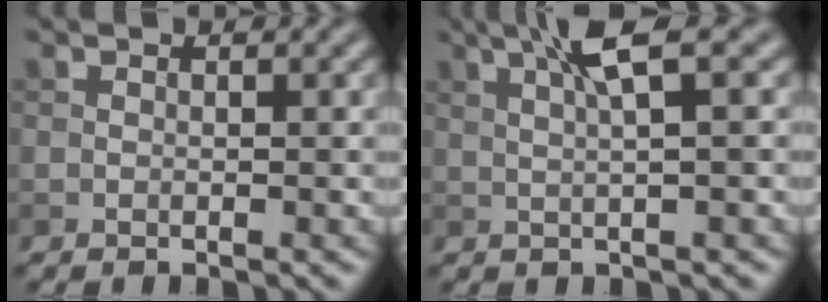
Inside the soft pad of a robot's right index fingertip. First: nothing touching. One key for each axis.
{"total": 4.0, "fx": 1.6, "fy": 0.5, "fz": 3.7, "tx": -0.066, "ty": 0.008, "tz": 0.027}